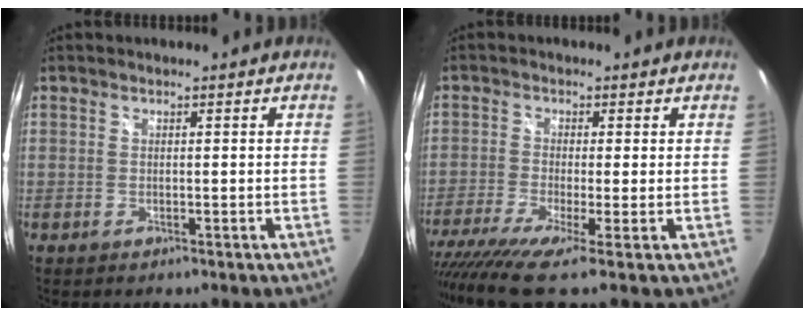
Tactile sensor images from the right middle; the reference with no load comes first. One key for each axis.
{"total": 10.5, "fx": -7.2, "fy": 0.1, "fz": 7.7, "tx": -0.173, "ty": -0.054, "tz": -0.134}